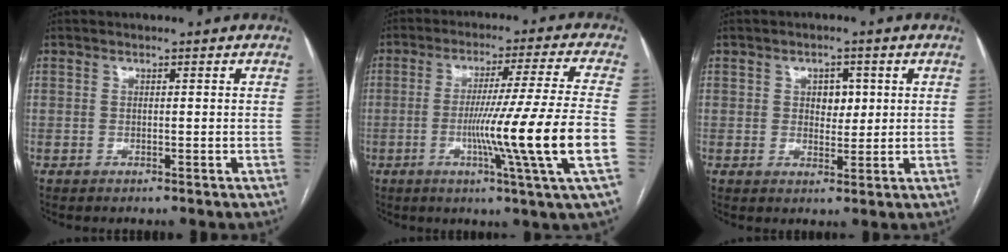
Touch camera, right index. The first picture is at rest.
{"total": 16.0, "force": [-3.9, -3.0, 15.2], "torque": [-0.256, -0.022, -0.068]}
{"total": 3.5, "force": [0.9, 2.3, 2.4], "torque": [-0.030, 0.004, 0.016]}